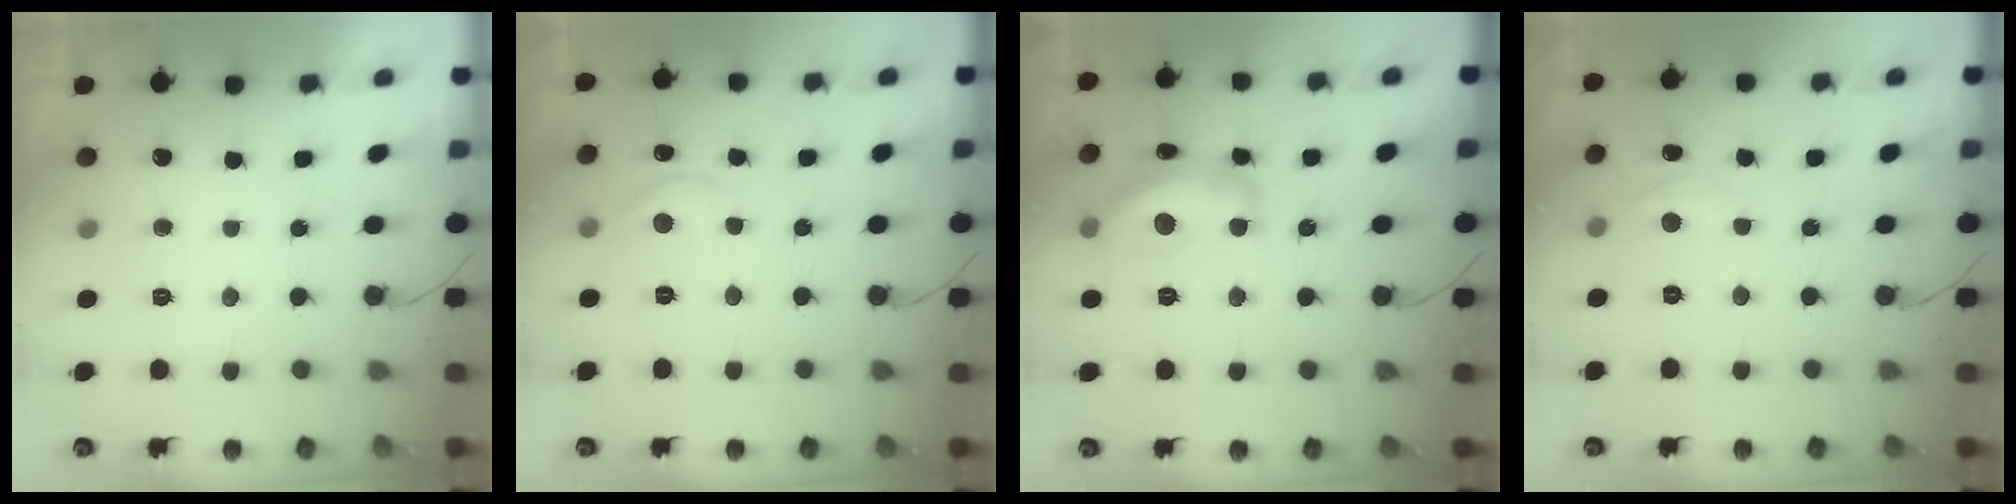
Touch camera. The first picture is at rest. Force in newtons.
{"total": 8.5, "press": 8.4, "slide": 0.5}
{"total": 14.4, "press": 14.4, "slide": 0.6}
{"total": 4.1, "press": 4.1, "slide": 0.4}